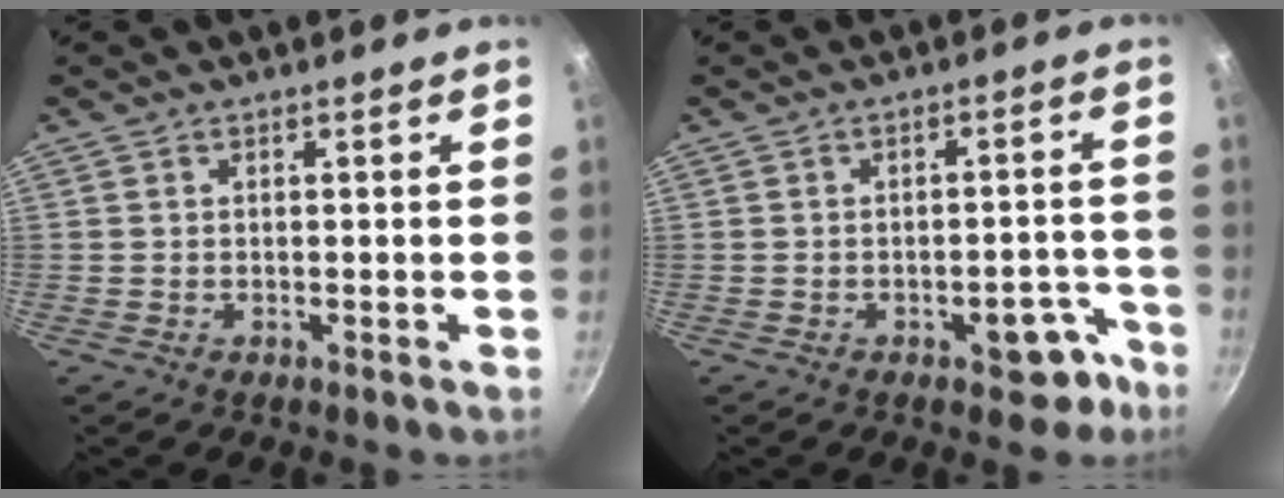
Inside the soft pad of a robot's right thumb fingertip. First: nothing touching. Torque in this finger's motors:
{"motor_torque": [0.87, 0.61, 0.57, -0.44, 0.00]}